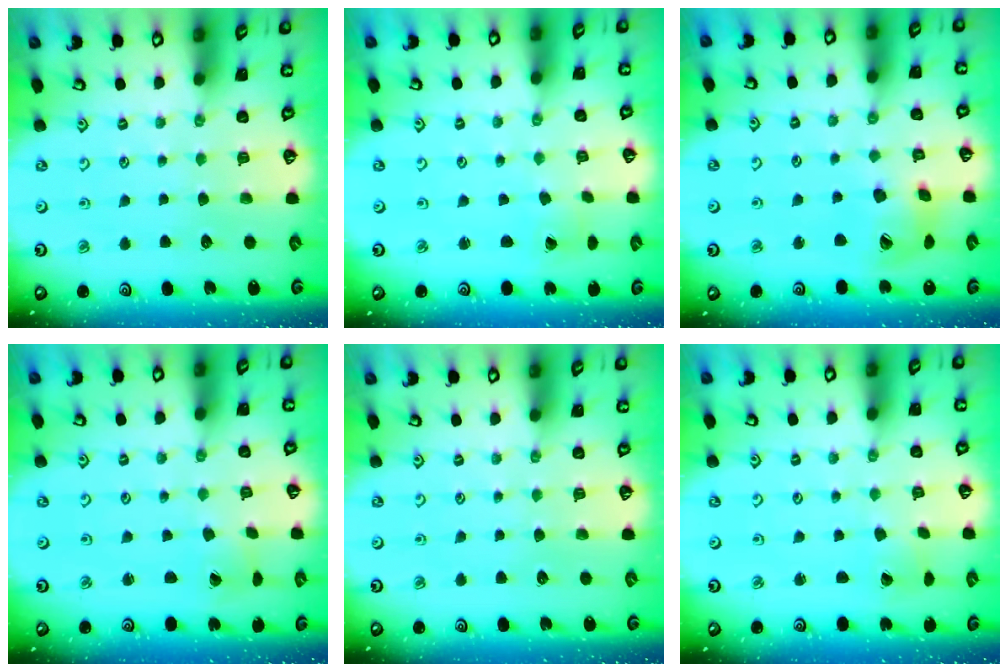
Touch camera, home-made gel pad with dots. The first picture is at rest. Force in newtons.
{"total": 0.7, "press": 0.7, "slide": 0.1}
{"total": 13.1, "press": 13.0, "slide": 1.8}
{"total": 1.4, "press": 1.4, "slide": 0.3}
{"total": 0.0}
{"total": 1.2, "press": 1.2, "slide": 0.1}